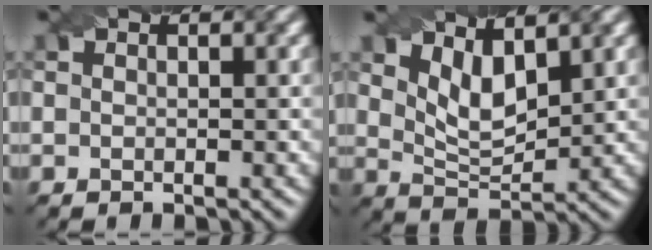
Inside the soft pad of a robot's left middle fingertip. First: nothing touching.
{"total": 4.2, "force": [2.2, 1.9, 3.0], "torque": [-0.068, -0.008, 0.041]}